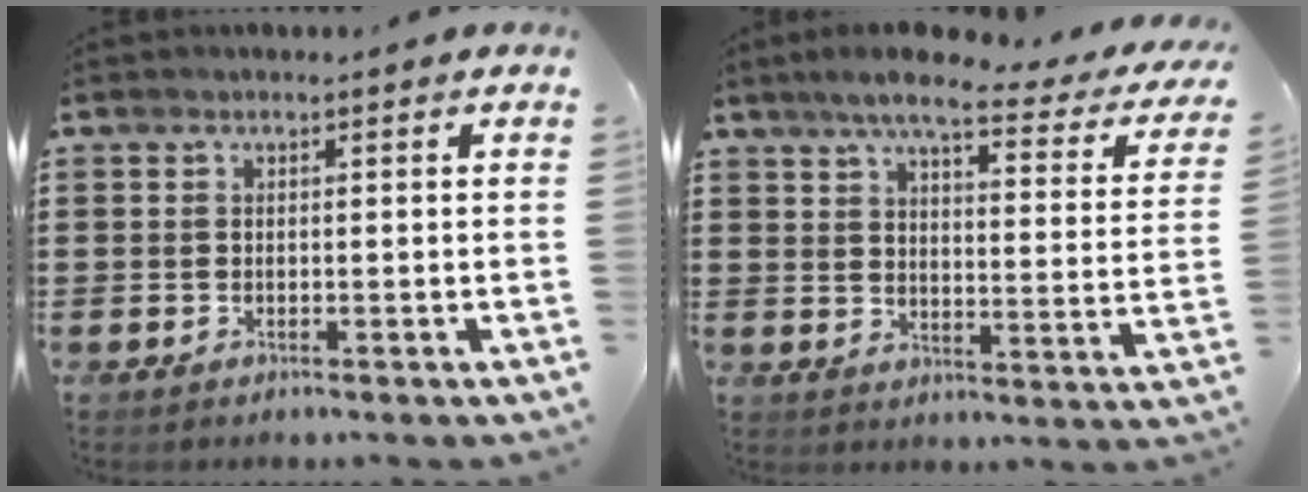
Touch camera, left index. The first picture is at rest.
{"total": 7.5, "force": [5.9, 0.6, 4.6], "torque": [-0.094, -0.028, 0.096]}